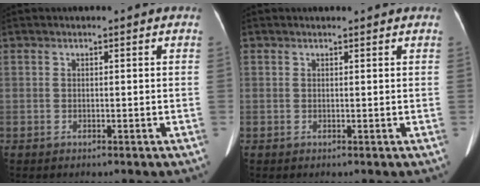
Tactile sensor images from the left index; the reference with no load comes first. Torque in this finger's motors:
{"motor_torque": [0.02, 0.07, 0.00, 0.01]}